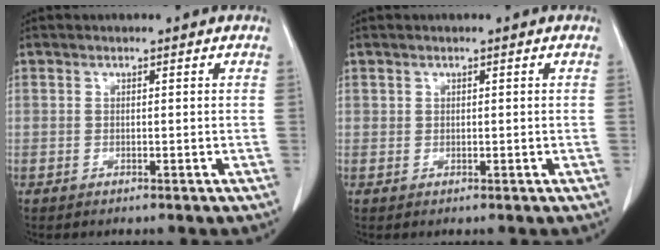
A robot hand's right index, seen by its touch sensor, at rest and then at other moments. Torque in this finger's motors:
{"motor_torque": [-0.13, 0.21, 0.02, 0.01]}